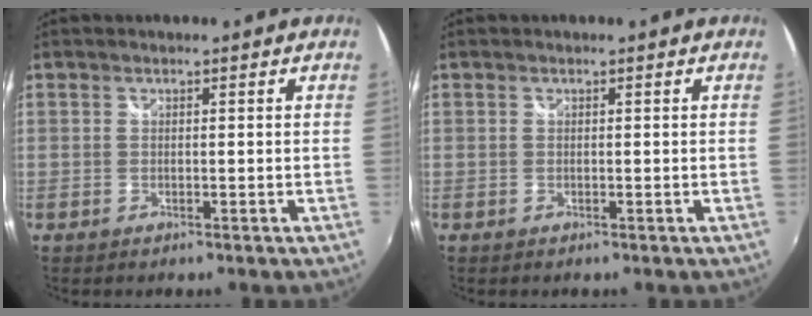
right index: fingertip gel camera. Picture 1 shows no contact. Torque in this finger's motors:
{"motor_torque": [0.37, 0.41, 0.00, 0.00]}